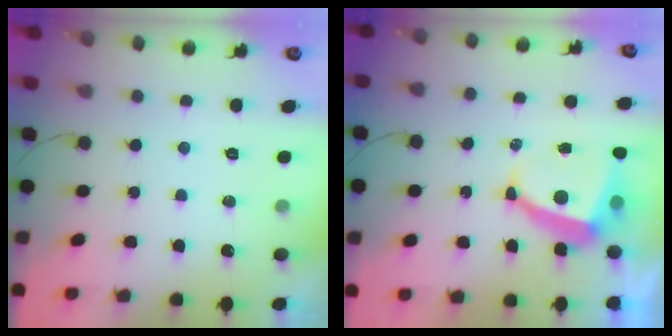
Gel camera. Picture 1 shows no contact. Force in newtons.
{"total": 8.6, "press": 8.5, "slide": 0.9}